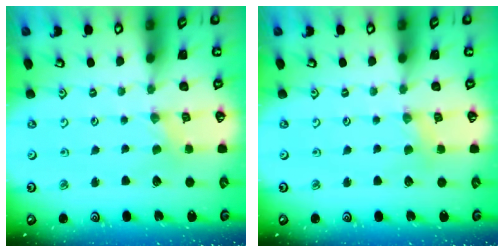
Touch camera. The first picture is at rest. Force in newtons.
{"total": 2.5, "press": 2.5, "slide": 0.4}